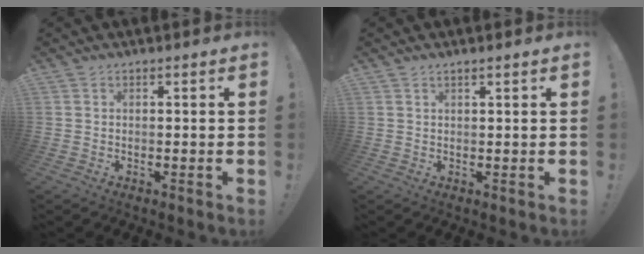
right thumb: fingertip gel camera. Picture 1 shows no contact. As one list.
[{"total": 1.1, "force": [0.9, 0.0, 0.7], "torque": [-0.015, 0.000, 0.016]}]